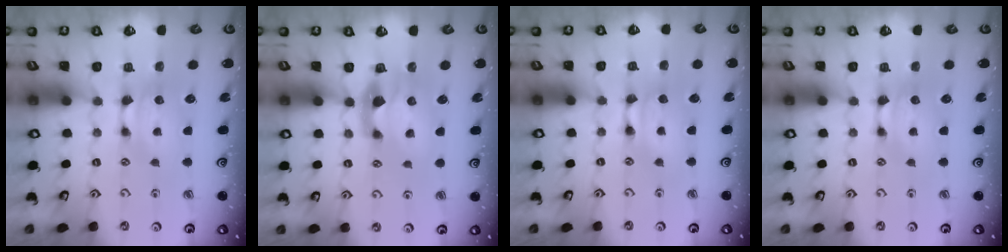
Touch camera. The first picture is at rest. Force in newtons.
{"total": 2.8, "press": 2.5, "slide": 1.3}
{"total": 1.6, "press": 1.6, "slide": 0.1}
{"total": 0.0}